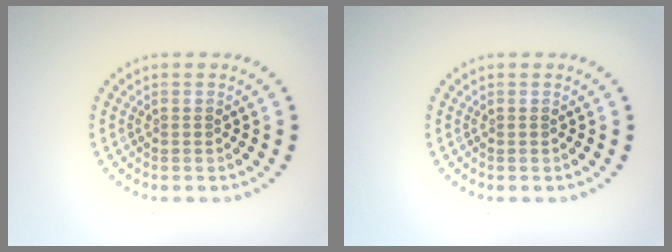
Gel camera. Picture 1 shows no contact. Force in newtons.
{"total": 0.0}